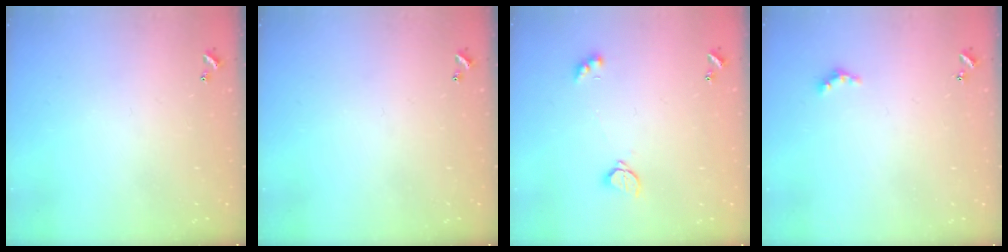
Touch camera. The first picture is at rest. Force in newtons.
{"total": 0.0}
{"total": 2.1, "press": 2.0, "slide": 0.5}
{"total": 2.5, "press": 2.4, "slide": 0.4}